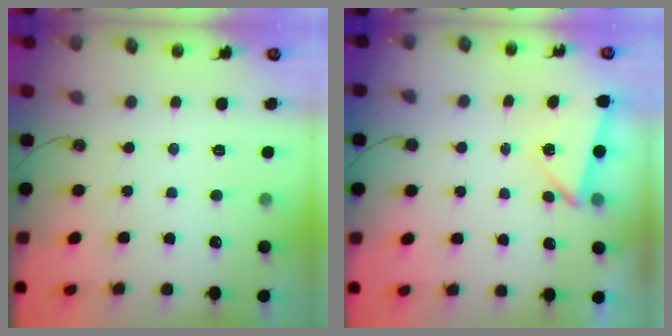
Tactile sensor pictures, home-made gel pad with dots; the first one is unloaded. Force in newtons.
{"total": 2.7, "press": 0.8, "slide": 2.6}